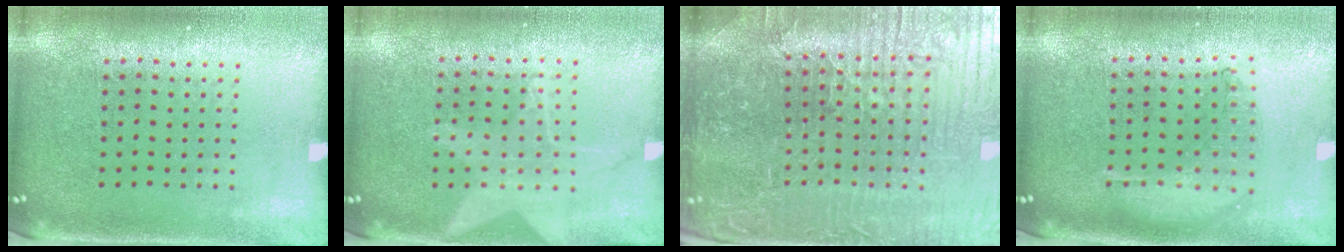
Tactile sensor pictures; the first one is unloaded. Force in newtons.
{"total": 1.1, "press": 1.1, "slide": 0.3}
{"total": 5.5, "press": 5.3, "slide": 1.4}
{"total": 1.0, "press": 1.0, "slide": 0.2}